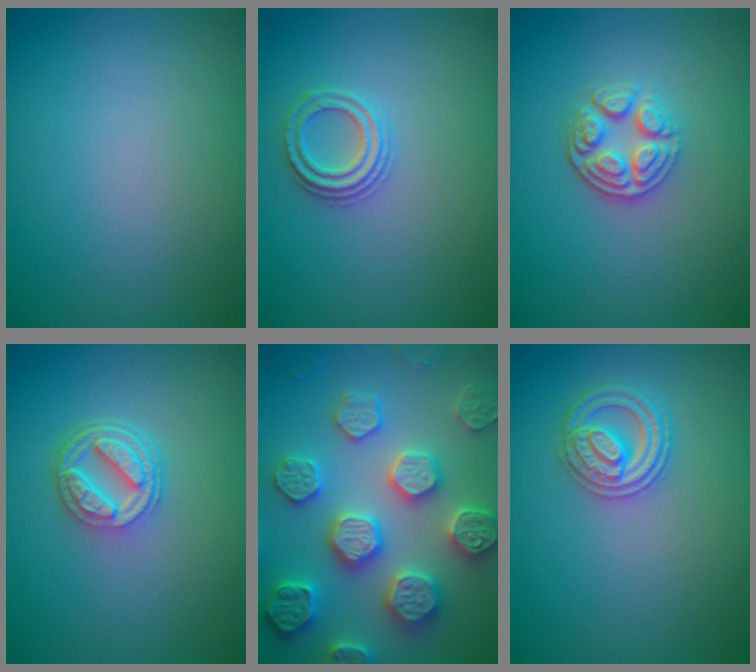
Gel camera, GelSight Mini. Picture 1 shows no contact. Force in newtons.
{"total": 2.3, "press": 2.2, "slide": 0.8}
{"total": 3.5, "press": 3.0, "slide": 1.8}
{"total": 4.5, "press": 3.3, "slide": 3.0}
{"total": 7.8, "press": 7.7, "slide": 1.7}
{"total": 3.1, "press": 3.0, "slide": 0.6}